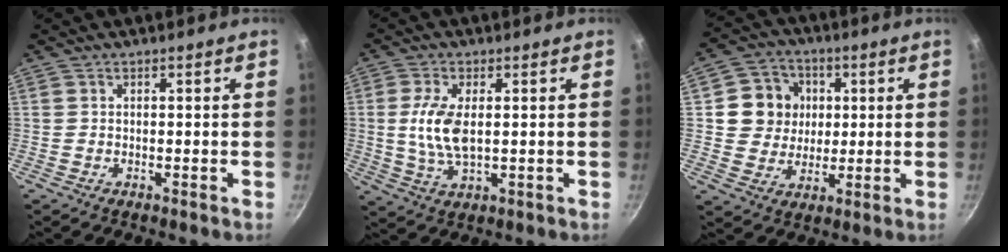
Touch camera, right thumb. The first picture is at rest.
{"total": 8.3, "force": [0.7, 3.9, 7.3], "torque": [-0.147, -0.003, 0.013]}
{"total": 10.4, "force": [2.1, 9.5, 3.6], "torque": [-0.027, 0.005, 0.033]}